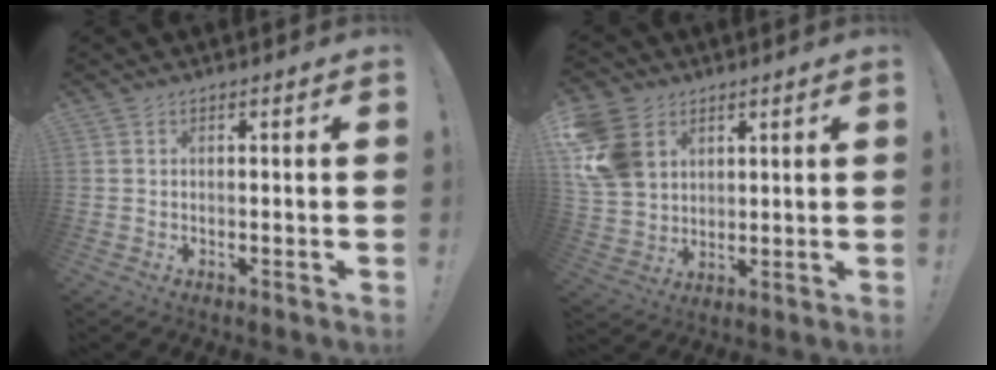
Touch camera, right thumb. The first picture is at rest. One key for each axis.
{"total": 13.4, "fx": 5.3, "fy": 10.6, "fz": 6.3, "tx": -0.126, "ty": -0.019, "tz": 0.110}